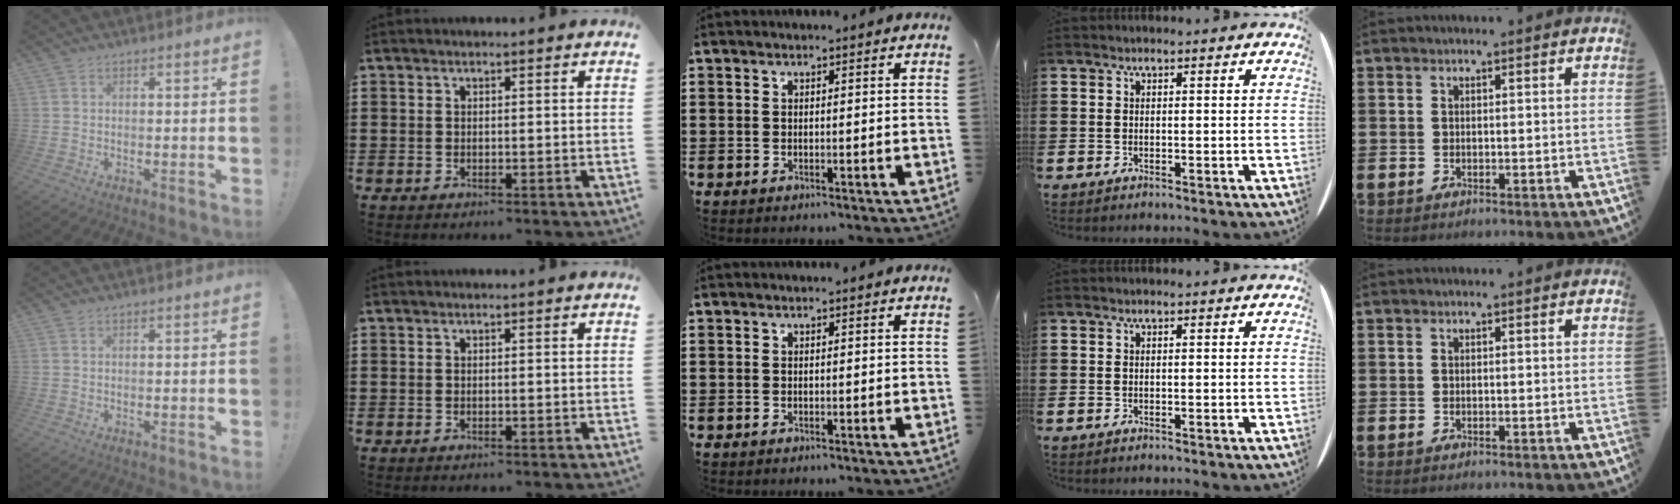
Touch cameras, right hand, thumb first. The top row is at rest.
{}